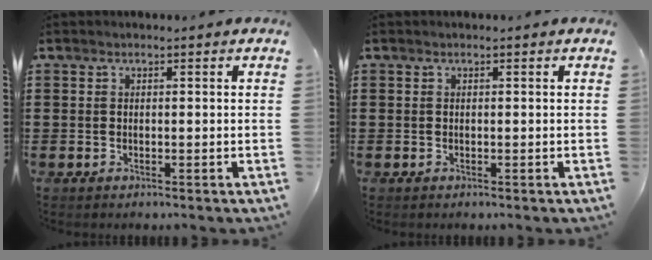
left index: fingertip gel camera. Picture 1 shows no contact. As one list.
[{"total": 0.0}]